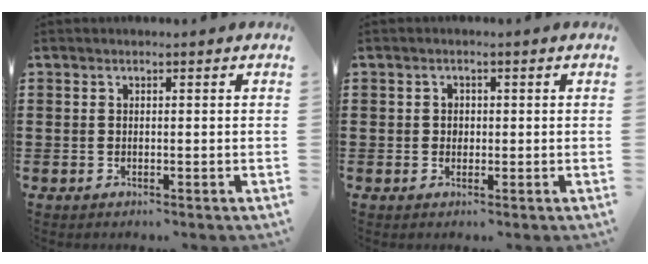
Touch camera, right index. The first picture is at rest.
{"total": 1.2, "force": [0.0, 1.1, 0.4], "torque": [-0.012, 0.006, -0.001]}